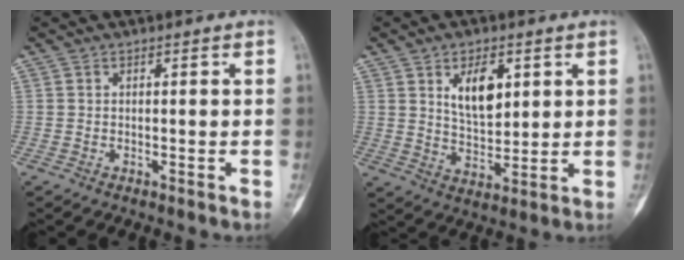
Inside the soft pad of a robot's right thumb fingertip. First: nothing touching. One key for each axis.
{"total": 9.0, "fx": 3.5, "fy": 4.9, "fz": 6.7, "tx": -0.092, "ty": -0.023, "tz": 0.067}